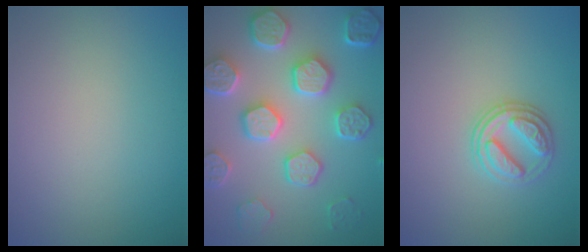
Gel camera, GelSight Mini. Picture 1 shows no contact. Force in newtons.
{"total": 8.1, "press": 6.5, "slide": 4.8}
{"total": 2.7, "press": 2.6, "slide": 0.9}